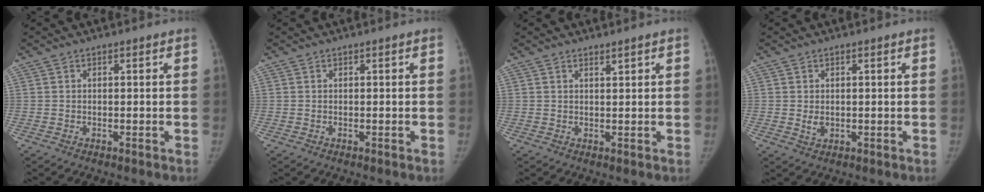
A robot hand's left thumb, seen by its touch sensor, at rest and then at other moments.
{"total": 0.0}
{"total": 0.8, "force": [0.7, 0.2, 0.3], "torque": [-0.003, -0.006, 0.011]}
{"total": 2.1, "force": [-0.1, 1.6, 1.4], "torque": [-0.016, -0.001, 0.003]}